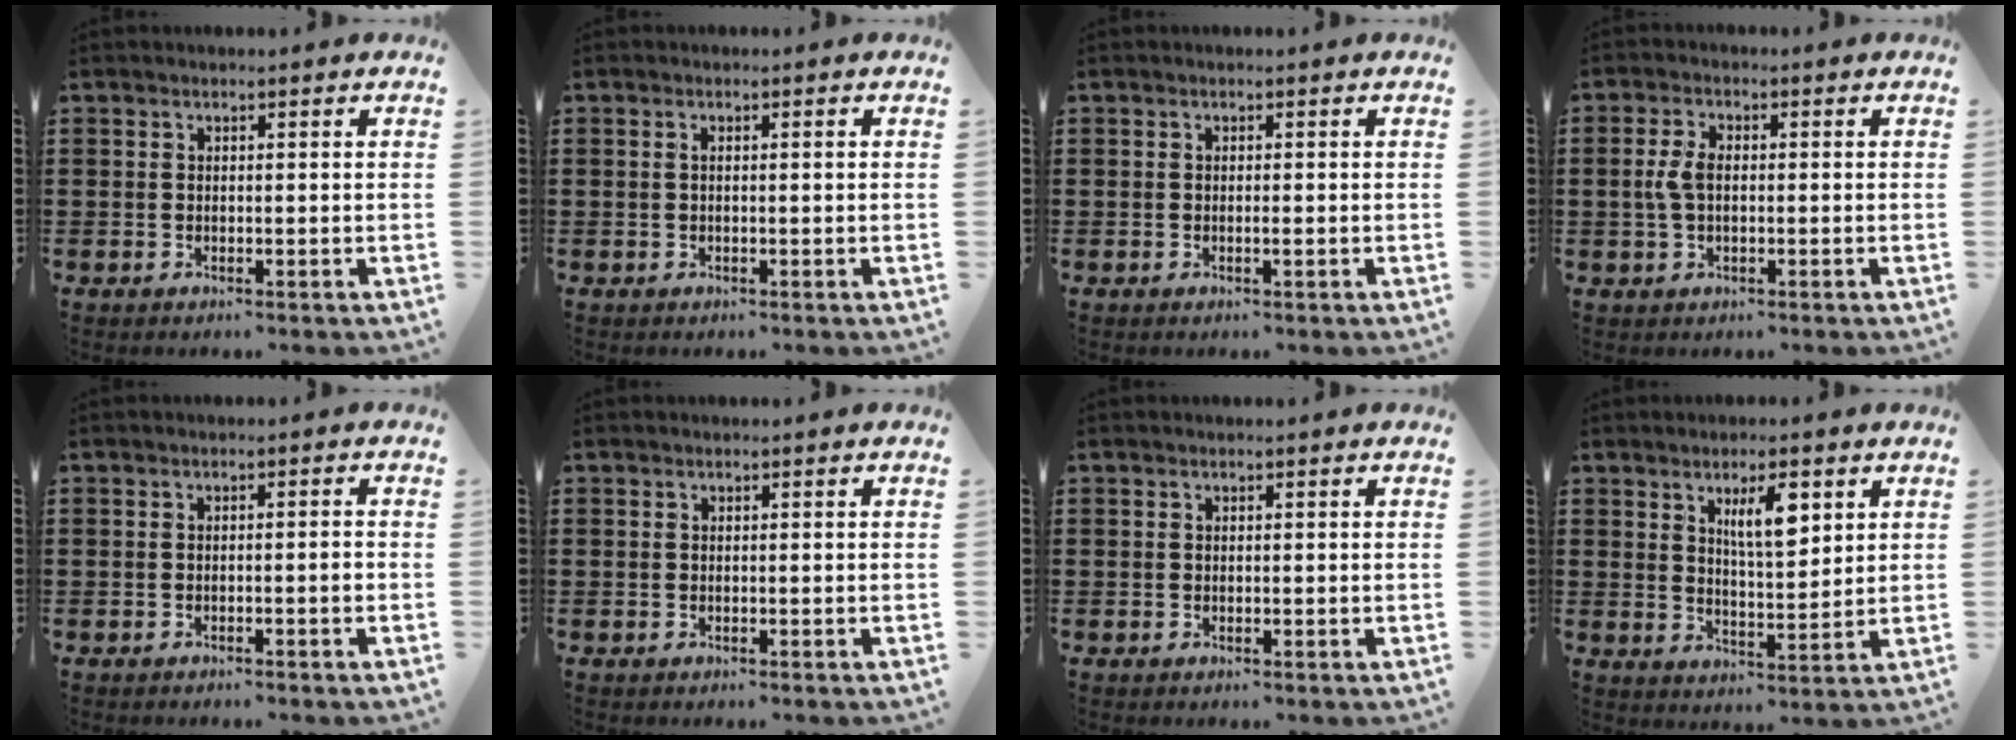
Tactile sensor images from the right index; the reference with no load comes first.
{"total": 0.8, "force": [0.0, 0.1, 0.8], "torque": [-0.015, 0.000, 0.001]}
{"total": 0.6, "force": [-0.2, 0.0, 0.6], "torque": [-0.011, -0.005, -0.003]}
{"total": 3.6, "force": [-0.2, 1.7, 3.1], "torque": [-0.077, -0.001, -0.009]}
{"total": 1.2, "force": [-0.8, -0.1, 0.9], "torque": [-0.016, -0.004, -0.014]}
{"total": 0.0}
{"total": 0.0}
{"total": 6.2, "force": [2.9, 2.0, 5.1], "torque": [-0.091, 0.001, 0.045]}